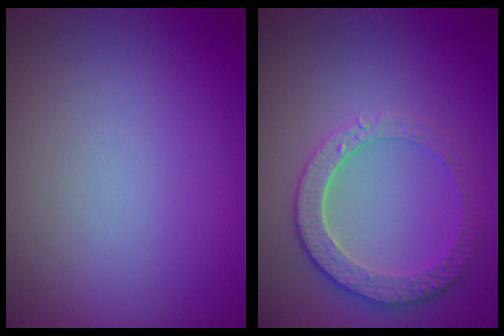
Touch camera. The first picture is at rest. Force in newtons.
{"total": 3.6, "press": 3.3, "slide": 1.4}